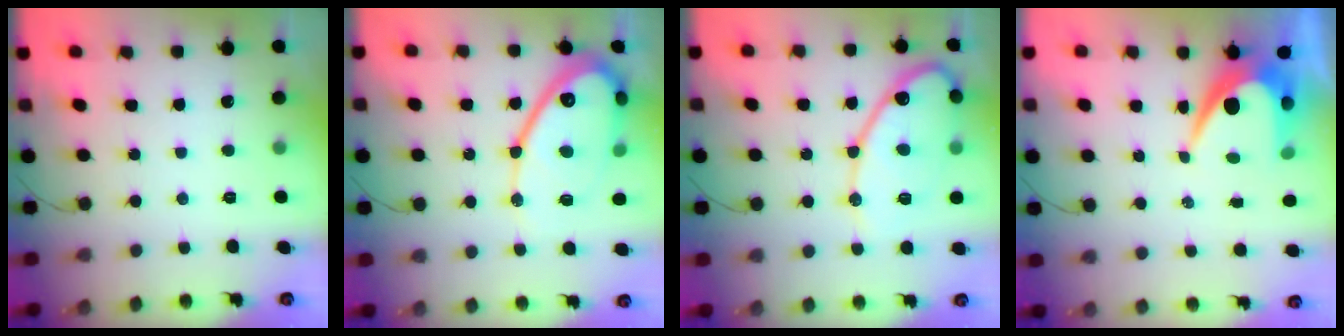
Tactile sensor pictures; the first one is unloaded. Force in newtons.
{"total": 18.6, "press": 18.5, "slide": 1.7}
{"total": 15.4, "press": 15.3, "slide": 1.3}
{"total": 9.2, "press": 9.2, "slide": 0.4}